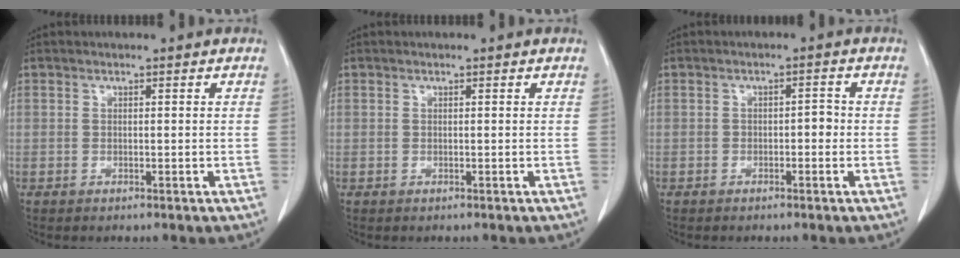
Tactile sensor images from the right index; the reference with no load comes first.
{"total": 0.0}
{"total": 1.7, "force": [-0.6, 0.8, 1.4], "torque": [-0.018, 0.008, -0.009]}